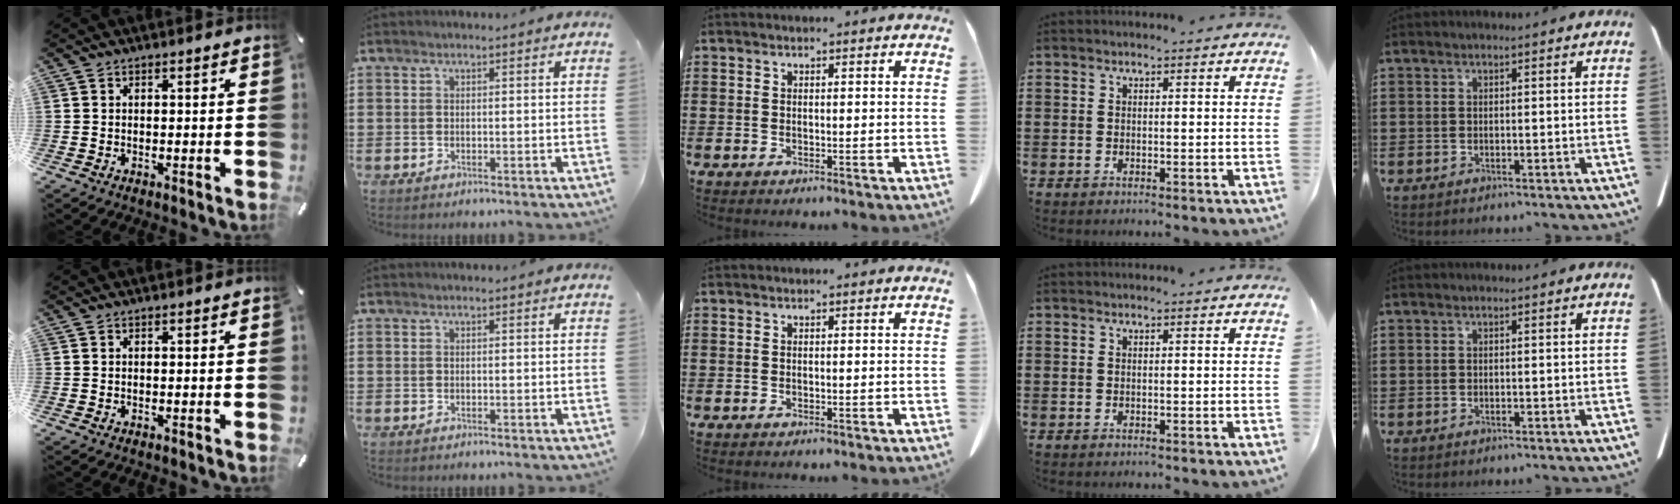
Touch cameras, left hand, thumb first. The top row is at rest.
{}